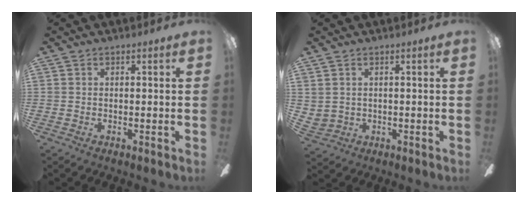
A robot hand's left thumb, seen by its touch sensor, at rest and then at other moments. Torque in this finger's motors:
{"motor_torque": [-0.87, 1.53, 0.55, 0.04, 0.32]}